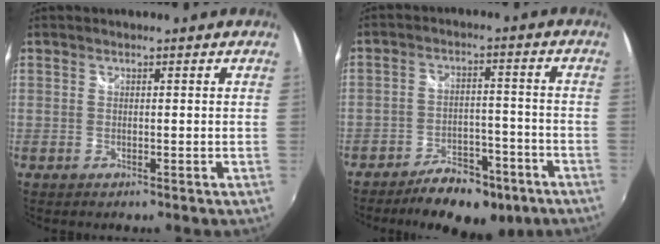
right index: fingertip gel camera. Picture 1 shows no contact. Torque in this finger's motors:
{"motor_torque": [0.40, -0.29, 0.16, -0.06]}